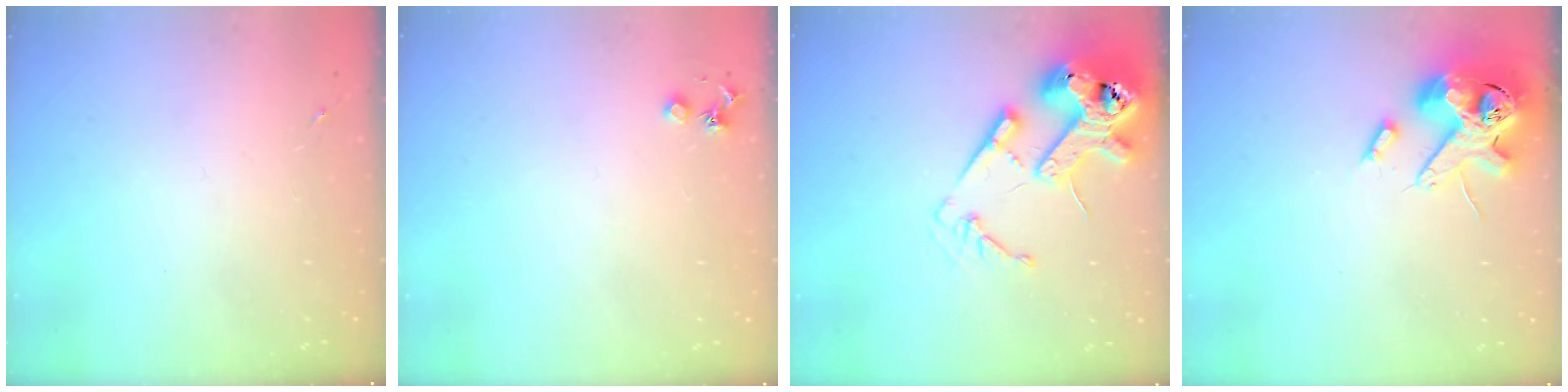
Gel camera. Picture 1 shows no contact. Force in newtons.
{"total": 3.6, "press": 3.5, "slide": 0.5}
{"total": 18.0, "press": 17.9, "slide": 2.6}
{"total": 15.3, "press": 15.1, "slide": 2.6}